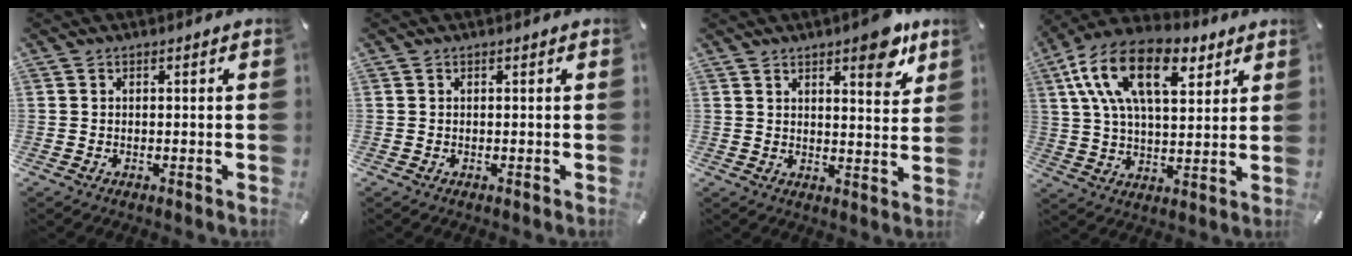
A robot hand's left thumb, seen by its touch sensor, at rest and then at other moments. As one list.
[{"total": 0.0}, {"total": 9.1, "force": [6.4, 2.8, 5.8], "torque": [-0.064, -0.040, 0.102]}, {"total": 18.1, "force": [8.6, 9.3, 12.9], "torque": [-0.259, -0.015, 0.146]}]